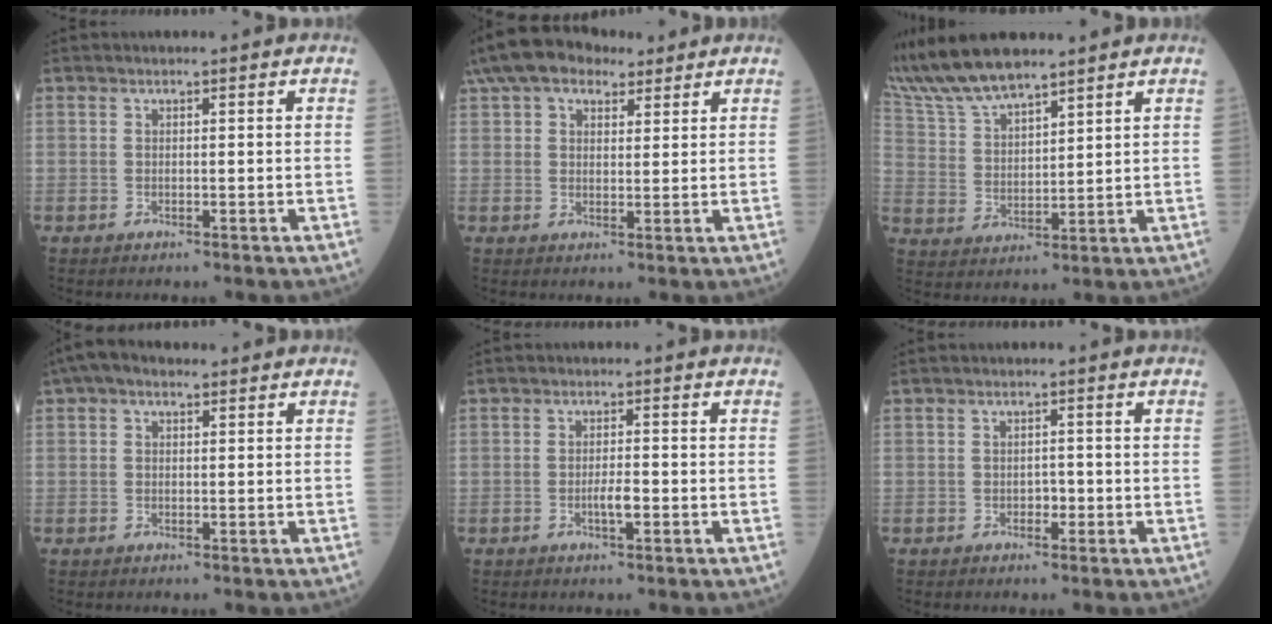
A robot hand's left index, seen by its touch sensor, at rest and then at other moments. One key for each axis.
{"total": 12.5, "fx": 8.4, "fy": 6.8, "fz": 6.4, "tx": -0.137, "ty": 0.054, "tz": 0.145}
{"total": 10.5, "fx": 9.5, "fy": 1.8, "fz": 4.0, "tx": -0.099, "ty": 0.011, "tz": 0.197}
{"total": 3.3, "fx": 1.7, "fy": 2.0, "fz": 1.9, "tx": -0.044, "ty": 0.024, "tz": 0.030}
{"total": 2.2, "fx": -1.2, "fy": 0.5, "fz": 1.8, "tx": -0.031, "ty": -0.003, "tz": -0.021}
{"total": 1.3, "fx": -0.8, "fy": 0.9, "fz": 0.6, "tx": -0.004, "ty": -0.001, "tz": -0.015}